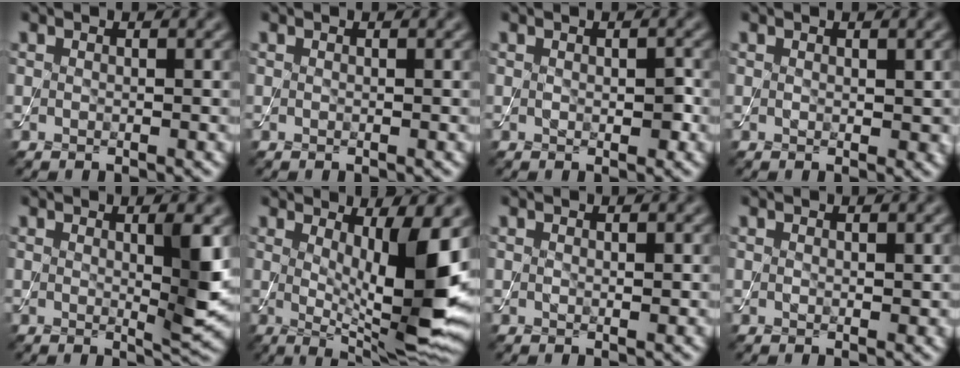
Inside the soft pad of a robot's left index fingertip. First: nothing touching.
{"total": 0.0}
{"total": 1.5, "force": [-0.1, 0.9, 1.3], "torque": [-0.019, -0.001, 0.002]}
{"total": 1.3, "force": [0.3, 0.8, 1.0], "torque": [-0.011, -0.005, 0.008]}
{"total": 3.8, "force": [0.7, 0.5, 3.7], "torque": [-0.052, -0.013, 0.012]}
{"total": 10.5, "force": [1.3, 2.7, 10.1], "torque": [-0.149, -0.023, 0.029]}
{"total": 0.5, "force": [0.1, 0.2, 0.5], "torque": [-0.008, 0.000, 0.002]}
{"total": 0.7, "force": [0.2, 0.4, 0.5], "torque": [-0.006, -0.002, 0.004]}